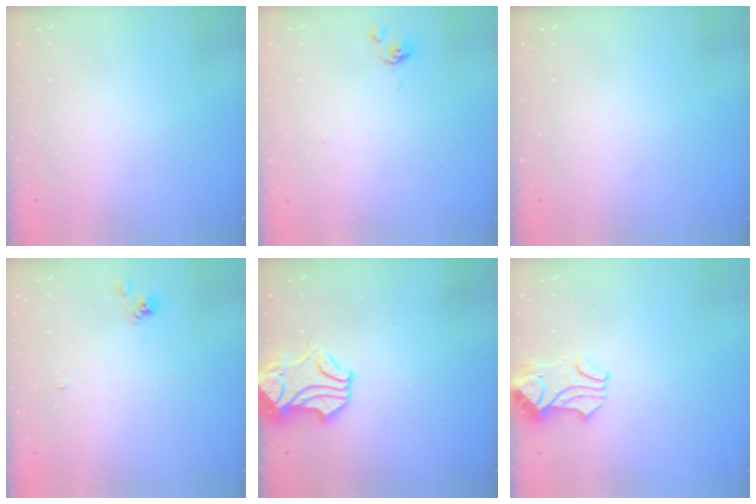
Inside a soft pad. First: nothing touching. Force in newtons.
{"total": 0.0}
{"total": 0.0}
{"total": 2.7, "press": 2.7, "slide": 0.6}
{"total": 2.0, "press": 1.3, "slide": 1.5}
{"total": 2.2, "press": 2.1, "slide": 0.5}